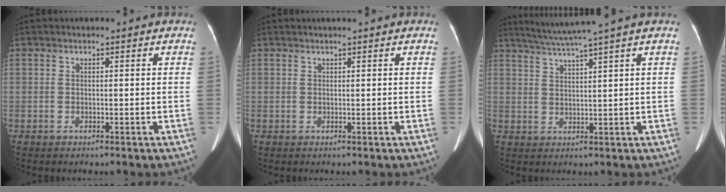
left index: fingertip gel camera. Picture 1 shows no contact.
{"total": 0.6, "force": [0.5, -0.1, 0.3], "torque": [-0.008, 0.007, 0.015]}
{"total": 6.4, "force": [5.1, -2.1, 3.2], "torque": [-0.056, 0.008, 0.093]}